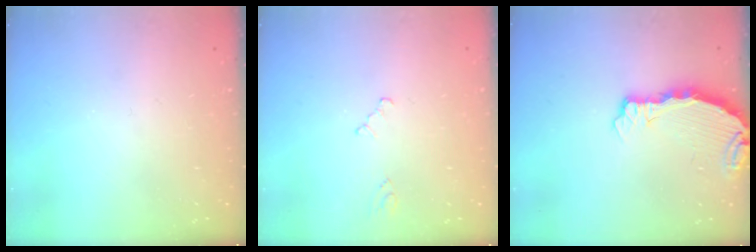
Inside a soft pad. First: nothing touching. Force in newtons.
{"total": 0.8, "press": 0.8, "slide": 0.2}
{"total": 3.8, "press": 3.8, "slide": 0.4}